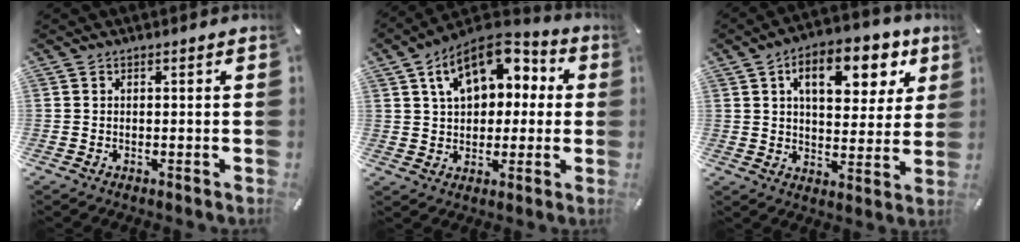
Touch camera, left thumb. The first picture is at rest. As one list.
[{"total": 14.2, "force": [6.0, 9.9, 8.2], "torque": [-0.131, -0.016, 0.112]}, {"total": 13.7, "force": [6.4, 7.9, 9.1], "torque": [-0.111, -0.026, 0.101]}]